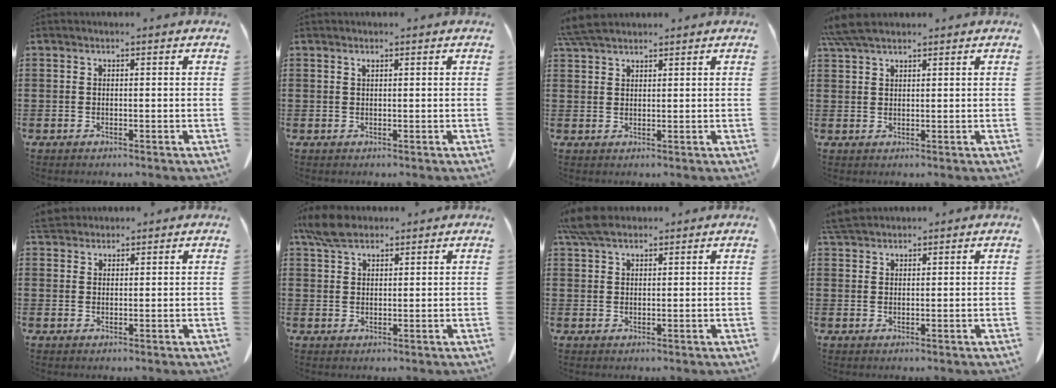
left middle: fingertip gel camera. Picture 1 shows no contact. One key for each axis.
{"total": 0.7, "fx": 0.5, "fy": 0.1, "fz": 0.5, "tx": -0.012, "ty": -0.001, "tz": 0.011}
{"total": 4.4, "fx": 3.8, "fy": 0.9, "fz": 1.9, "tx": -0.048, "ty": -0.004, "tz": 0.075}
{"total": 4.6, "fx": 3.7, "fy": 1.0, "fz": 2.5, "tx": -0.059, "ty": -0.001, "tz": 0.072}
{"total": 3.1, "fx": 2.9, "fy": 0.8, "fz": 0.6, "tx": -0.021, "ty": -0.003, "tz": 0.058}
{"total": 4.9, "fx": 3.8, "fy": 2.2, "fz": 2.2, "tx": -0.047, "ty": 0.000, "tz": 0.072}
{"total": 5.2, "fx": 4.2, "fy": 1.6, "fz": 2.6, "tx": -0.062, "ty": 0.000, "tz": 0.081}
{"total": 3.4, "fx": 3.1, "fy": 0.7, "fz": 1.1, "tx": -0.031, "ty": -0.002, "tz": 0.062}